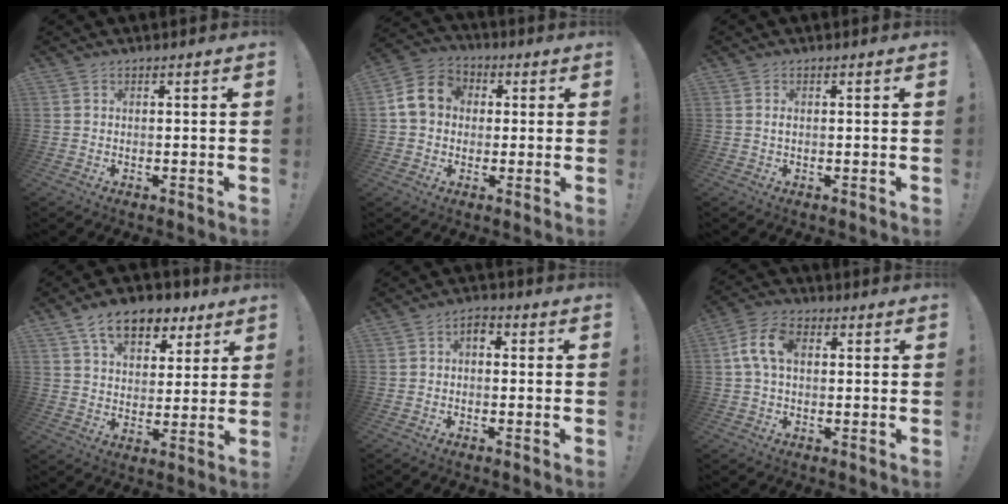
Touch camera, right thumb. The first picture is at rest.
{"total": 10.6, "force": [1.6, 9.0, 5.3], "torque": [-0.089, 0.016, 0.038]}
{"total": 0.7, "force": [0.0, 0.2, 0.7], "torque": [-0.014, 0.001, 0.001]}
{"total": 13.2, "force": [7.8, 7.9, 7.2], "torque": [-0.116, -0.034, 0.143]}
{"total": 2.8, "force": [-0.2, 1.8, 2.2], "torque": [-0.032, 0.003, -0.006]}
{"total": 9.1, "force": [1.5, 5.8, 6.9], "torque": [-0.133, 0.012, 0.030]}